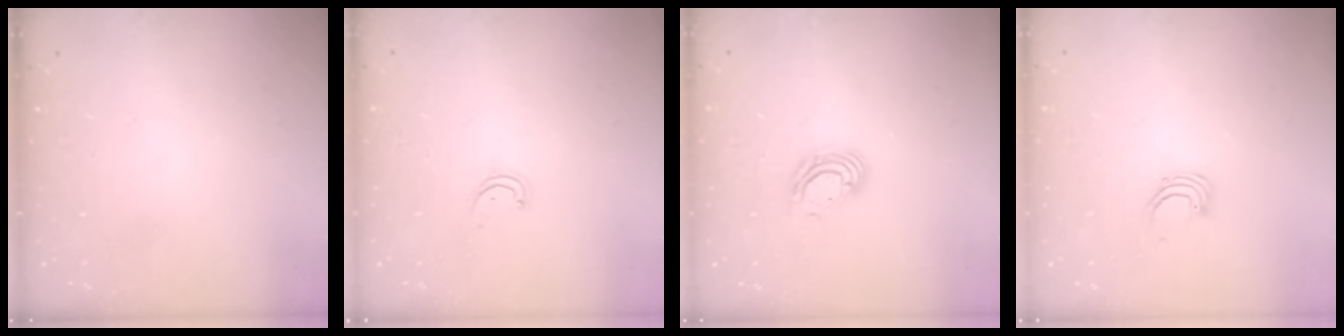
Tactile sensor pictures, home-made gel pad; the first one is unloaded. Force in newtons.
{"total": 2.3, "press": 2.3, "slide": 0.1}
{"total": 8.7, "press": 8.6, "slide": 1.4}
{"total": 2.7, "press": 2.7, "slide": 0.1}